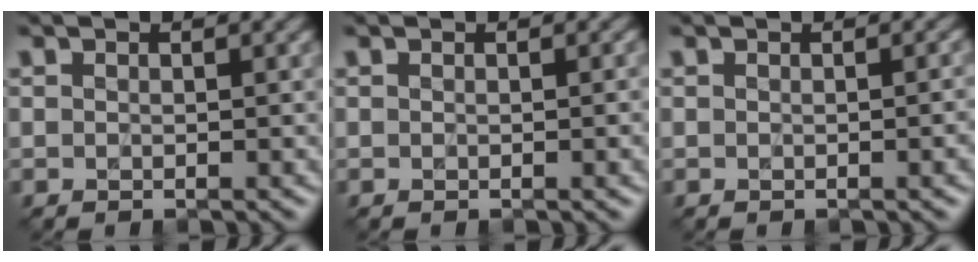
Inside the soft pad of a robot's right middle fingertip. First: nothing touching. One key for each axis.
{"total": 2.1, "fx": -0.1, "fy": 0.8, "fz": 1.9, "tx": -0.010, "ty": 0.004, "tz": 0.005}
{"total": 2.9, "fx": -0.3, "fy": 1.2, "fz": 2.6, "tx": -0.011, "ty": 0.005, "tz": 0.002}